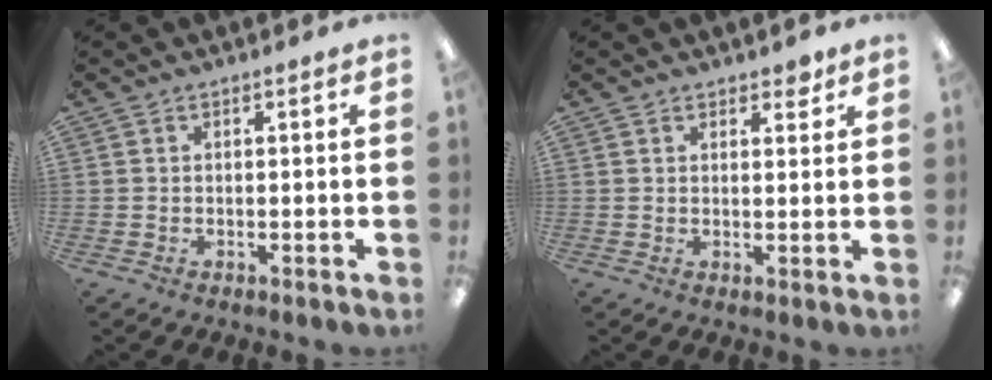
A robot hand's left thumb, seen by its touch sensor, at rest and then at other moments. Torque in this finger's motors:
{"motor_torque": [-0.12, 0.04, -0.23, 0.00, 0.01]}